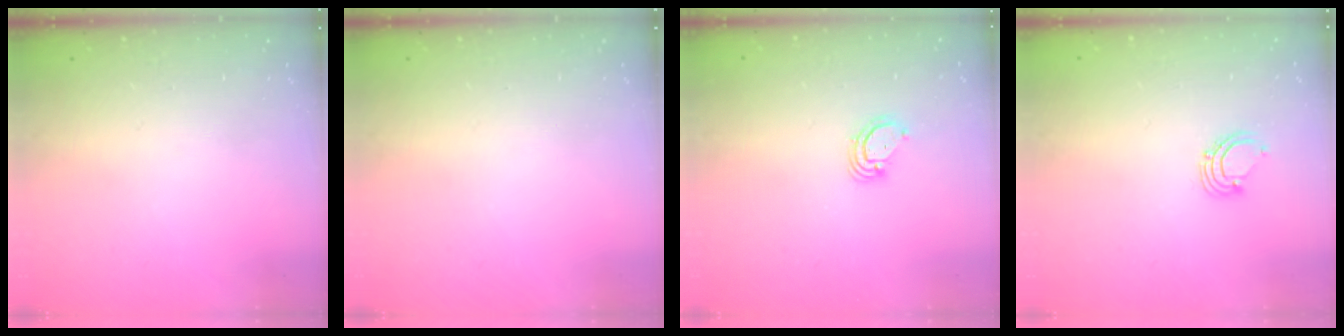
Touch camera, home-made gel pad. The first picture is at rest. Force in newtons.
{"total": 0.0}
{"total": 3.1, "press": 3.1, "slide": 0.2}
{"total": 2.9, "press": 2.9, "slide": 0.2}